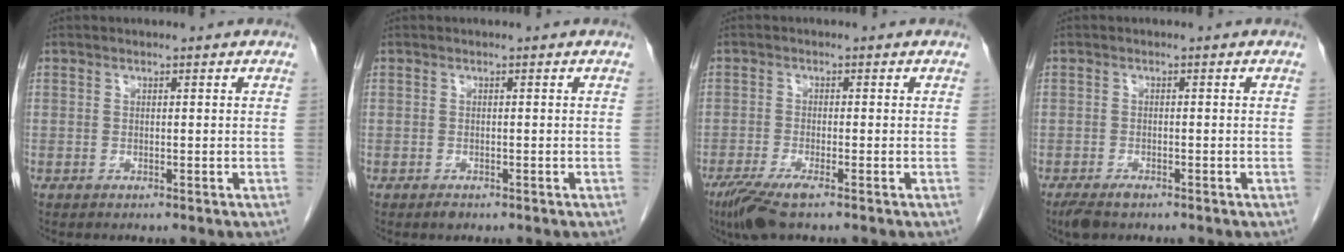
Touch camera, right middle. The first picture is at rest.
{"total": 0.8, "force": [-0.6, 0.3, 0.4], "torque": [-0.006, 0.000, -0.007]}
{"total": 5.4, "force": [-3.5, 0.6, 4.0], "torque": [-0.078, -0.016, -0.065]}
{"total": 3.0, "force": [-2.2, 1.0, 1.7], "torque": [-0.035, -0.006, -0.035]}